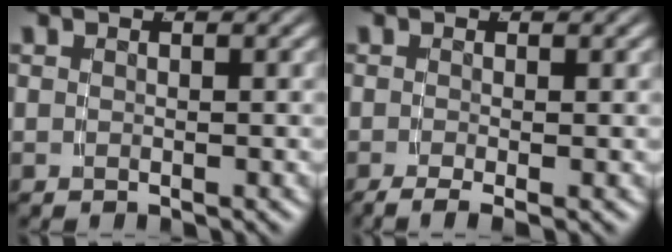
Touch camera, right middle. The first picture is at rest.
{"total": 2.4, "force": [-1.9, 0.3, 1.4], "torque": [-0.023, -0.011, -0.026]}